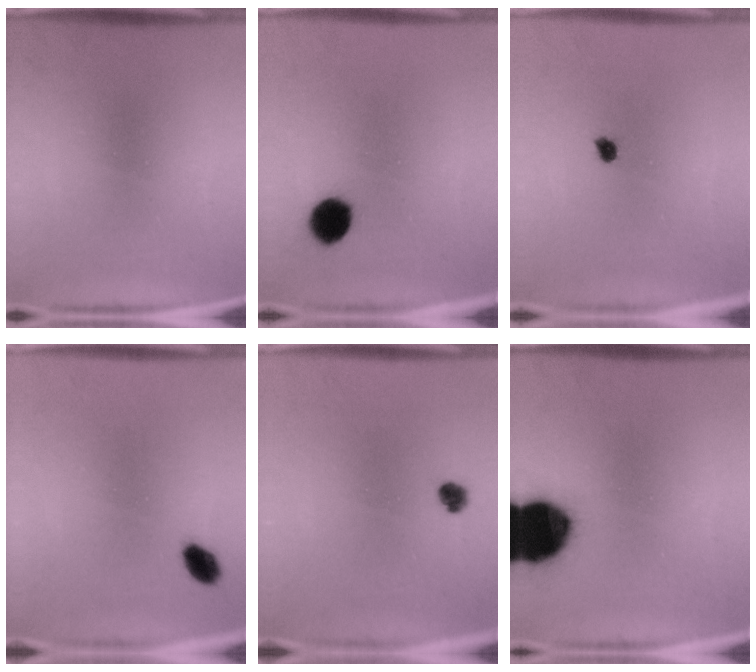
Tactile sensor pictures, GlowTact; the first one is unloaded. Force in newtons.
{"total": 6.4}
{"total": 1.4}
{"total": 3.6}
{"total": 2.2}
{"total": 19.6}